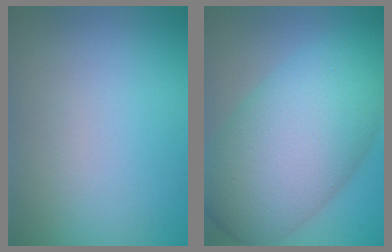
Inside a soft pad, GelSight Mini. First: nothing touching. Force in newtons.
{"total": 12.2, "press": 12.2, "slide": 0.3}